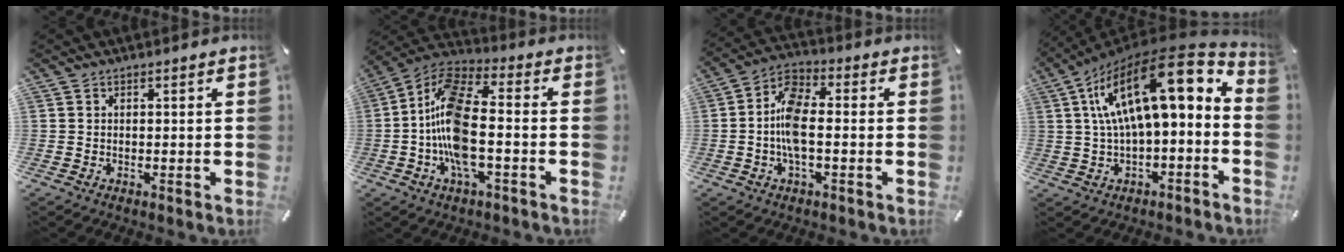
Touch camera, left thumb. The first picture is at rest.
{"total": 14.5, "force": [-3.3, 6.4, 12.6], "torque": [-0.275, 0.001, -0.064]}
{"total": 9.1, "force": [-1.5, 4.4, 7.8], "torque": [-0.167, 0.004, -0.027]}
{"total": 21.5, "force": [6.1, 8.6, 18.8], "torque": [-0.321, -0.035, 0.096]}